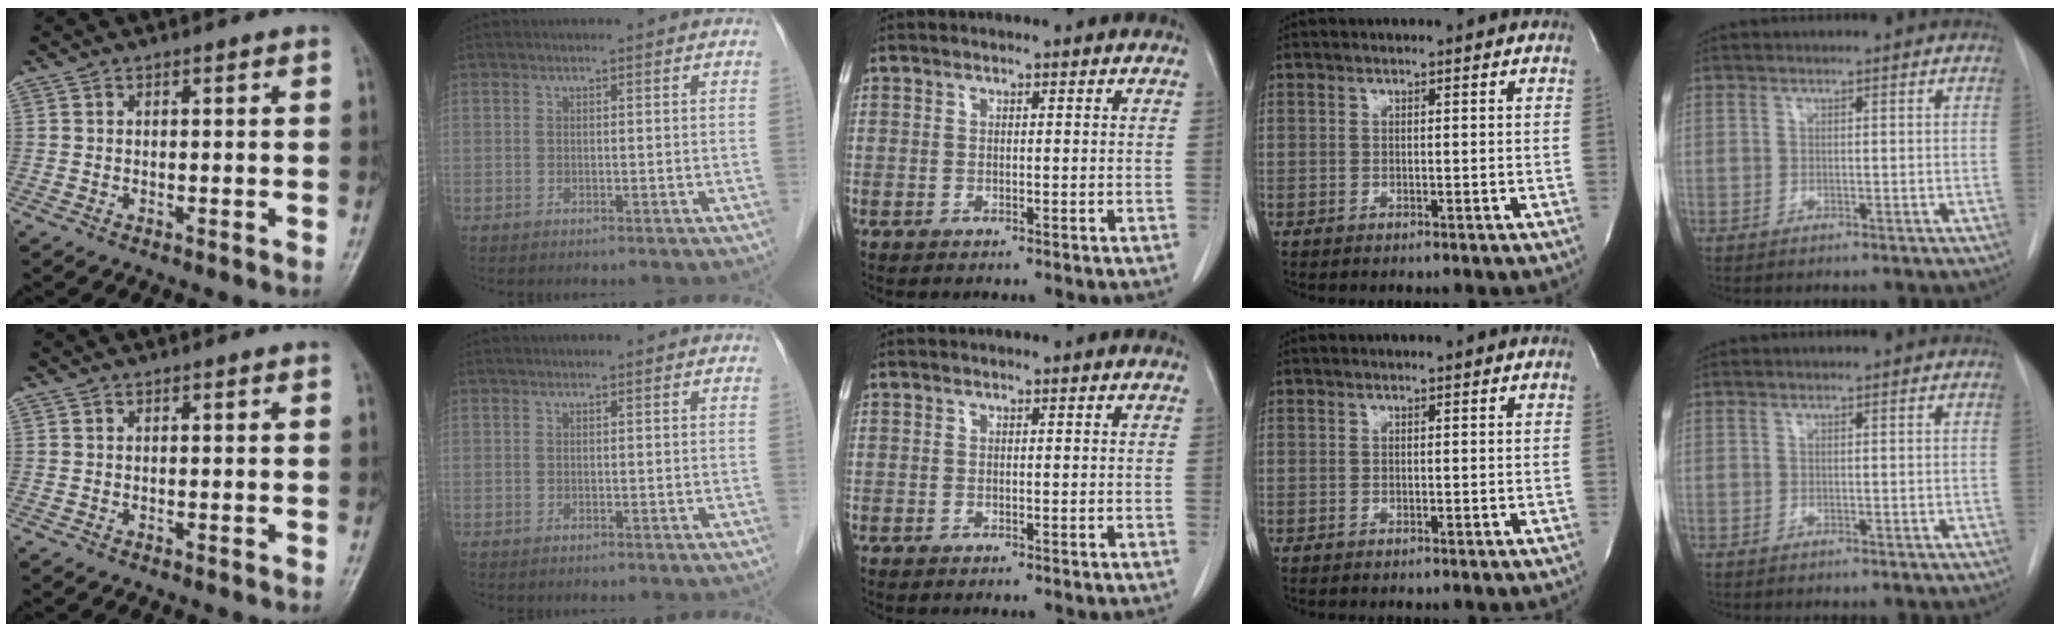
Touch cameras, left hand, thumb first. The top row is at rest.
{}